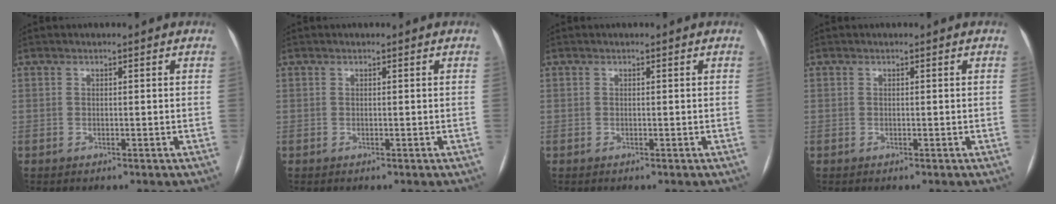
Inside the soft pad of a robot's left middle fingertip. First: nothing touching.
{"total": 0.0}
{"total": 0.0}
{"total": 0.0}